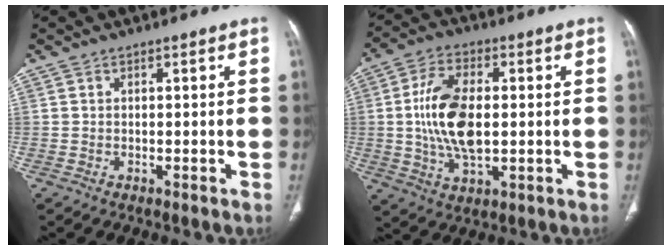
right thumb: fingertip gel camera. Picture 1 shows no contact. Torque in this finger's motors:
{"motor_torque": [2.52, 2.49, 1.36, -0.49, 0.13]}